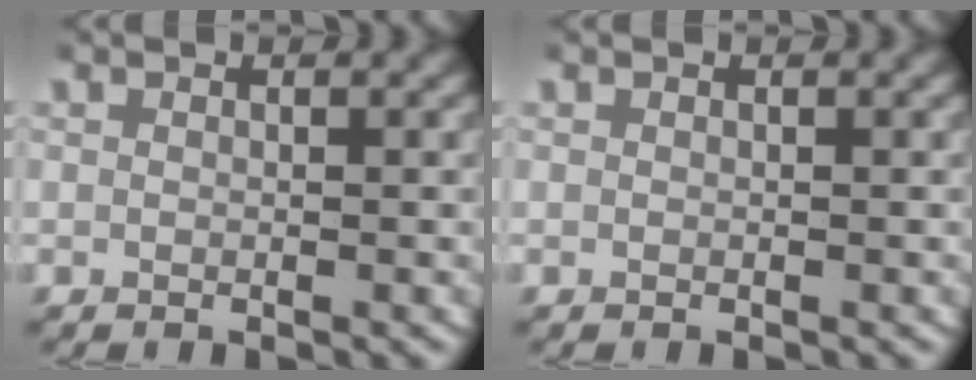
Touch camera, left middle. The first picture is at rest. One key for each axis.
{"total": 0.0}